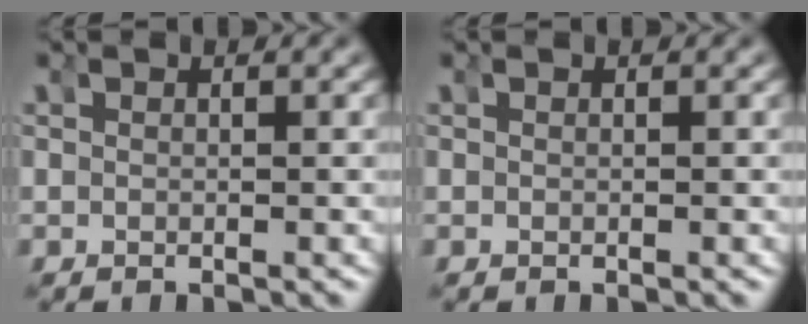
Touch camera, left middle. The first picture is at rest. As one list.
[{"total": 0.0}]